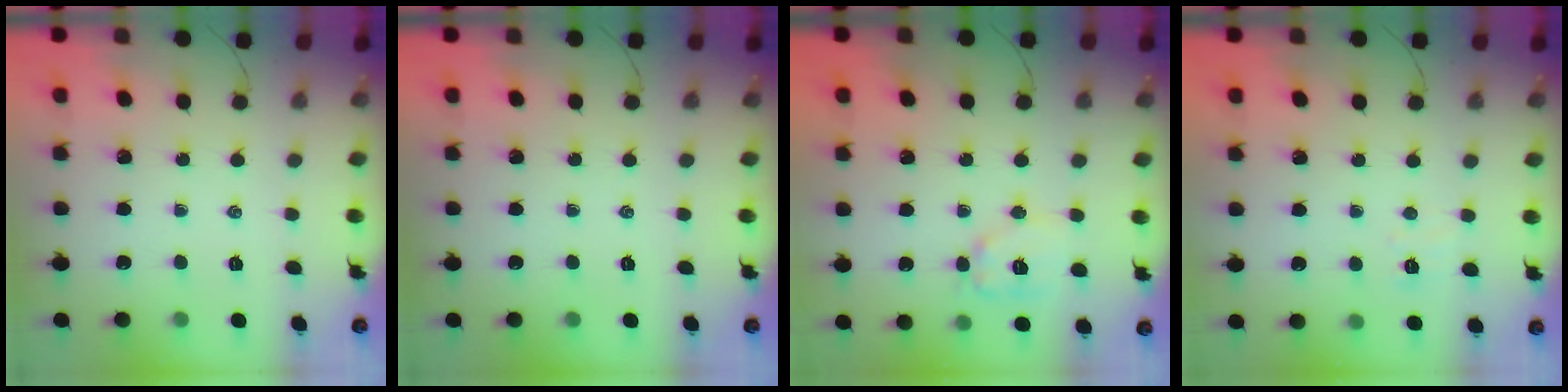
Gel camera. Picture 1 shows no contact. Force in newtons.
{"total": 0.0}
{"total": 9.7, "press": 9.7, "slide": 0.7}
{"total": 4.2, "press": 4.1, "slide": 0.9}